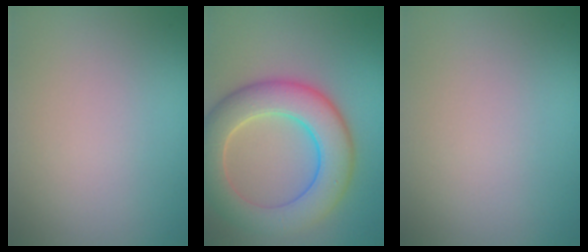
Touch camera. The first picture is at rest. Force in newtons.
{"total": 8.5, "press": 8.5, "slide": 0.4}
{"total": 0.0}